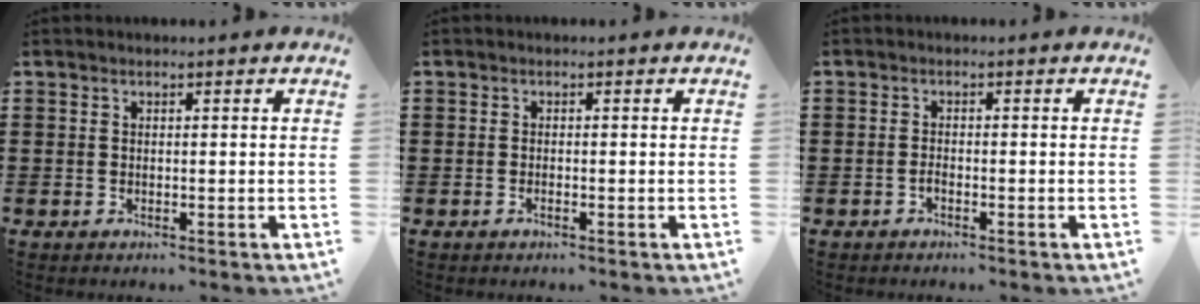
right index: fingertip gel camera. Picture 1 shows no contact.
{"total": 0.6, "force": [-0.4, 0.1, 0.5], "torque": [-0.010, -0.003, -0.007]}
{"total": 1.0, "force": [-0.7, 0.3, 0.5], "torque": [-0.013, -0.004, -0.013]}